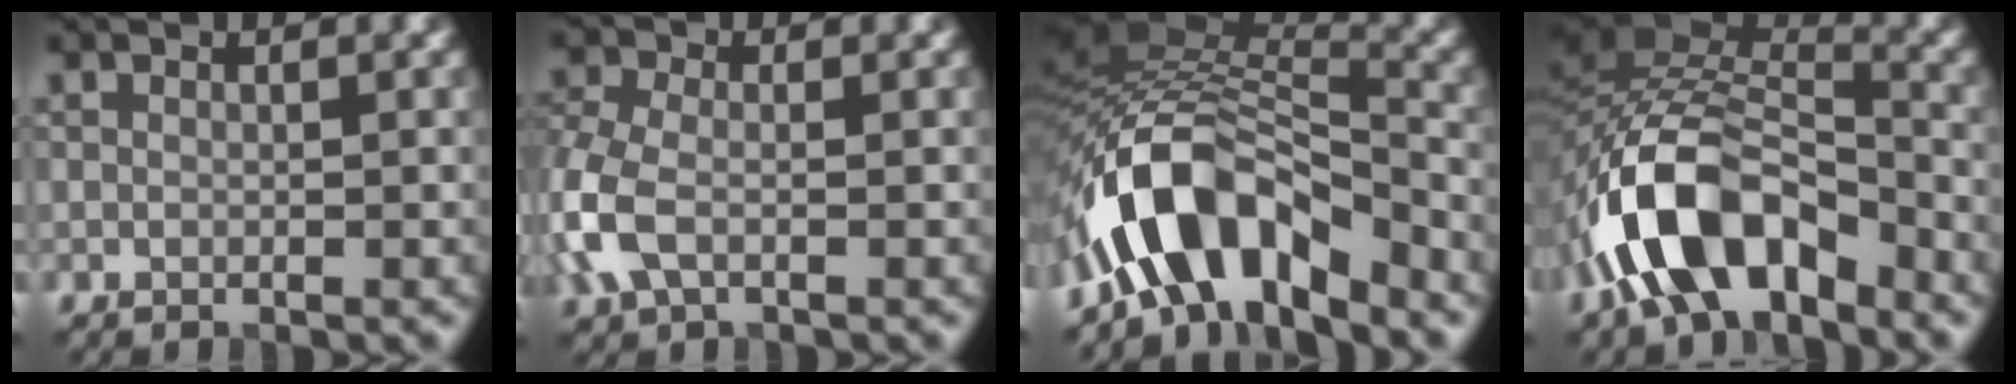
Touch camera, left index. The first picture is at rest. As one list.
[{"total": 4.6, "force": [-1.2, 2.8, 3.4], "torque": [-0.095, 0.003, -0.036]}, {"total": 10.4, "force": [-6.3, 4.3, 7.1], "torque": [-0.114, 0.014, -0.121]}, {"total": 10.4, "force": [-5.7, 5.1, 7.1], "torque": [-0.128, 0.011, -0.113]}]